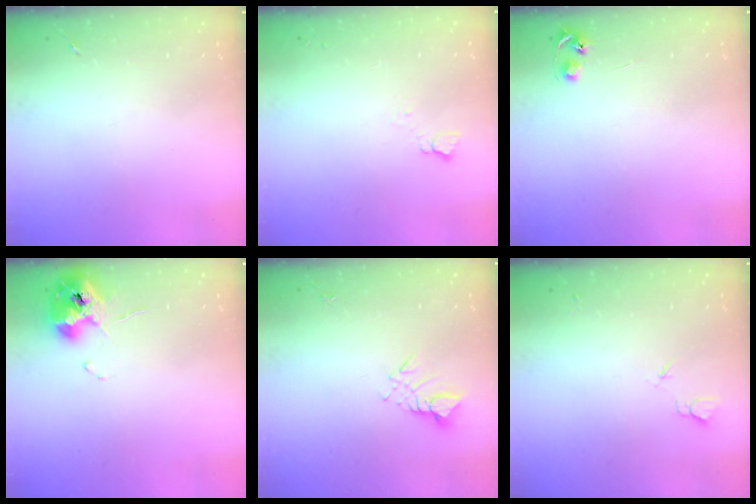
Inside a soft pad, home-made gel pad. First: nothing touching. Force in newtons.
{"total": 2.8, "press": 2.7, "slide": 0.3}
{"total": 4.8, "press": 4.7, "slide": 0.5}
{"total": 11.0, "press": 11.0, "slide": 1.1}
{"total": 4.2, "press": 4.2, "slide": 0.2}
{"total": 3.2, "press": 3.2, "slide": 0.4}